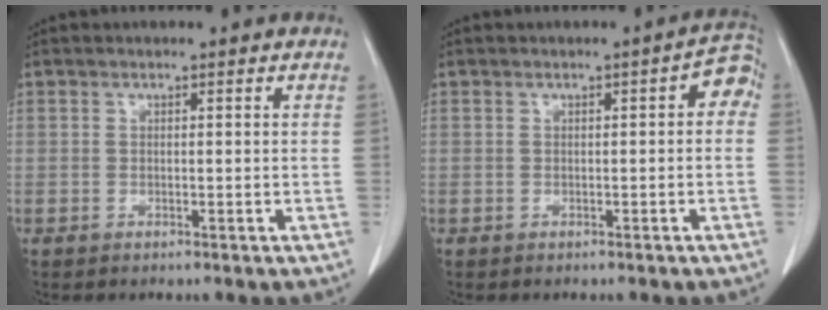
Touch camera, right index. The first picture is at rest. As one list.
[{"total": 3.2, "force": [0.2, 1.1, 3.0], "torque": [-0.027, 0.013, -0.003]}]